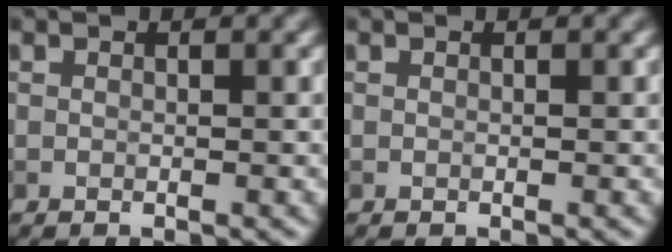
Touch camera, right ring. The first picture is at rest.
{"total": 0.0}